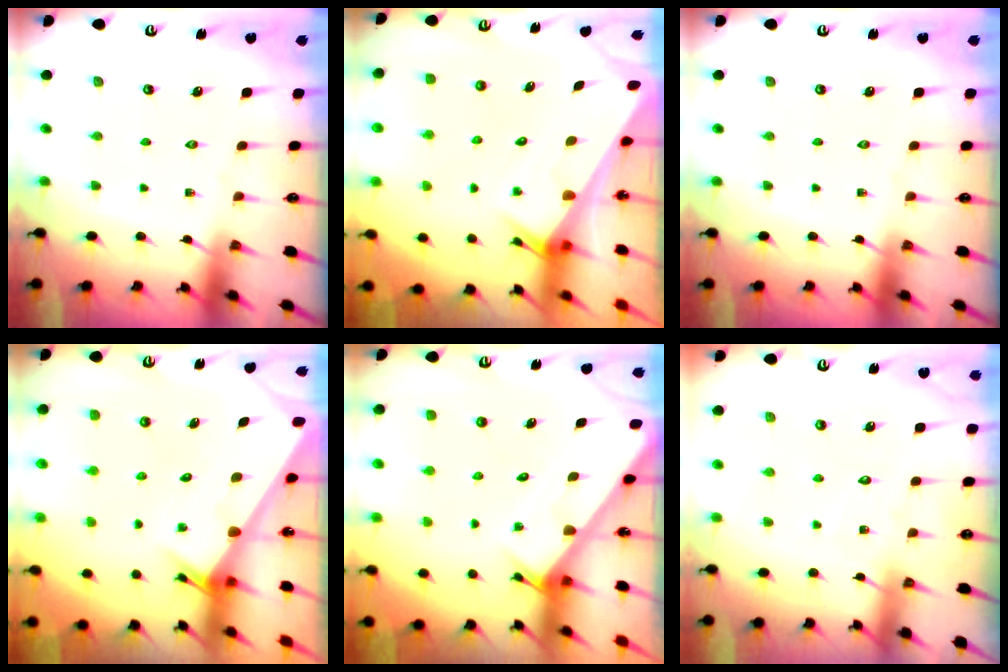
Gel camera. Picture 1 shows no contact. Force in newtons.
{"total": 2.6, "press": 2.6, "slide": 0.1}
{"total": 0.0}
{"total": 2.0, "press": 2.0, "slide": 0.1}
{"total": 4.1, "press": 4.1, "slide": 0.3}
{"total": 2.8, "press": 2.8, "slide": 0.3}